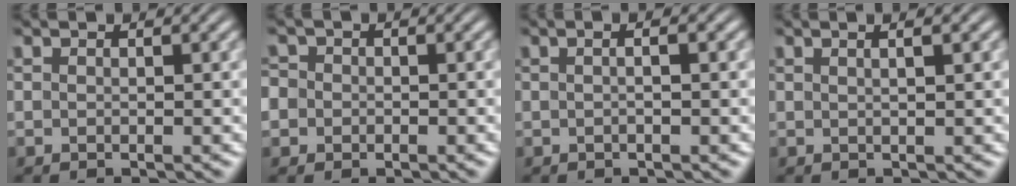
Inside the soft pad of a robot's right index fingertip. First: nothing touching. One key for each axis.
{"total": 3.7, "fx": -0.6, "fy": 3.5, "fz": 1.1, "tx": -0.040, "ty": -0.011, "tz": -0.016}
{"total": 1.5, "fx": -0.1, "fy": 0.1, "fz": 1.4, "tx": -0.018, "ty": 0.006, "tz": -0.006}
{"total": 1.4, "fx": 0.5, "fy": -0.3, "fz": 1.3, "tx": -0.014, "ty": 0.003, "tz": 0.010}